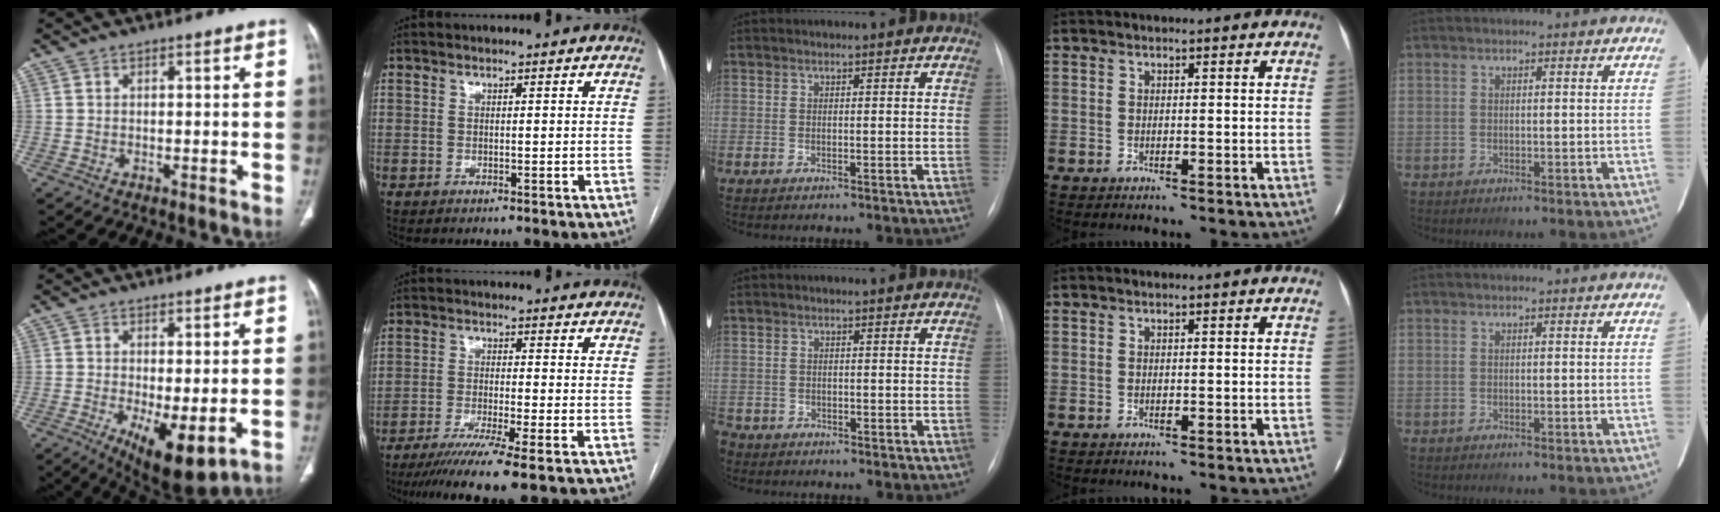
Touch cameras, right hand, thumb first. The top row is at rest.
{"thumb": {"total": 10.1, "force": [-2.5, 3.7, 9.1], "torque": [-0.144, -0.025, -0.028]}, "index": {"total": 9.6, "force": [-6.9, -1.1, 6.6], "torque": [-0.097, -0.026, -0.109]}, "middle": {"total": 4.1, "force": [-2.9, 2.8, 0.8], "torque": [-0.024, 0.000, -0.049]}}